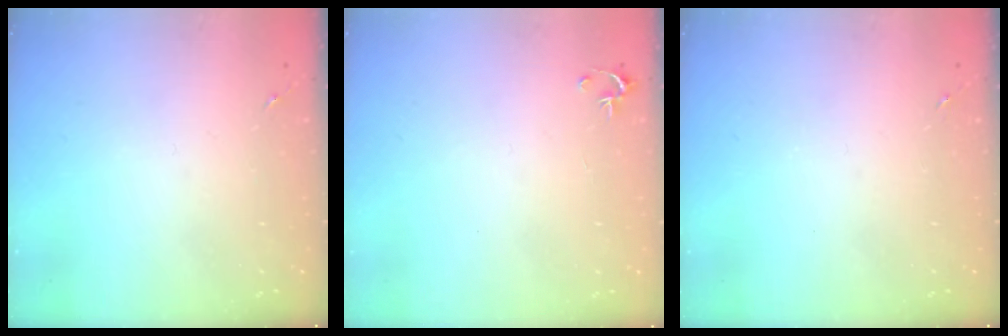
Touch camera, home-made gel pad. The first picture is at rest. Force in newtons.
{"total": 2.5, "press": 2.5, "slide": 0.2}
{"total": 0.0}